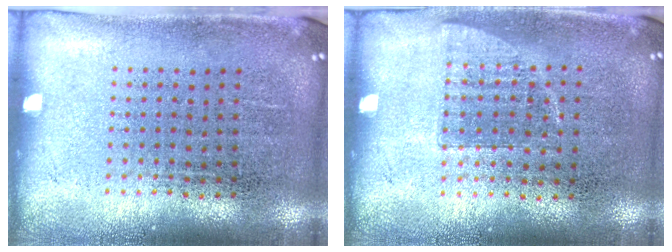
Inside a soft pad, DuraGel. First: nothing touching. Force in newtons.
{"total": 0.7, "press": 0.6, "slide": 0.2}